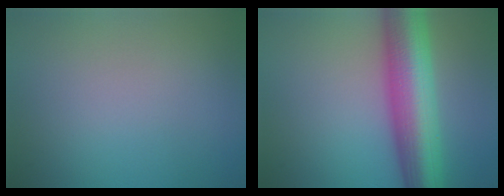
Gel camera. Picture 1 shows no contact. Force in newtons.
{"total": 10.1, "press": 10.1, "slide": 0.3}